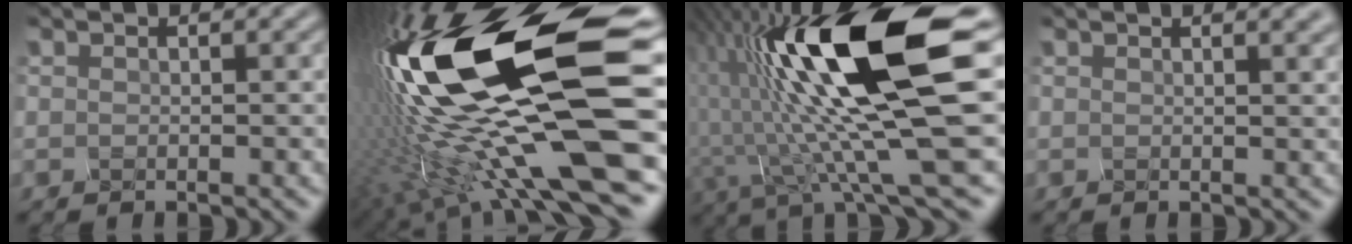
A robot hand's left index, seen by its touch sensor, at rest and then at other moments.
{"total": 18.8, "force": [0.5, 5.6, 17.9], "torque": [-0.364, -0.006, 0.025]}
{"total": 13.2, "force": [2.1, 1.8, 12.9], "torque": [-0.239, -0.001, 0.062]}
{"total": 3.9, "force": [1.6, 1.5, 3.2], "torque": [-0.019, 0.031, 0.012]}